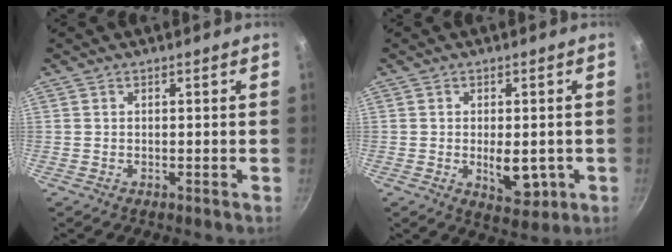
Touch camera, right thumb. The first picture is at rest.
{"total": 6.6, "force": [-1.1, 3.6, 5.4], "torque": [-0.063, -0.007, -0.007]}